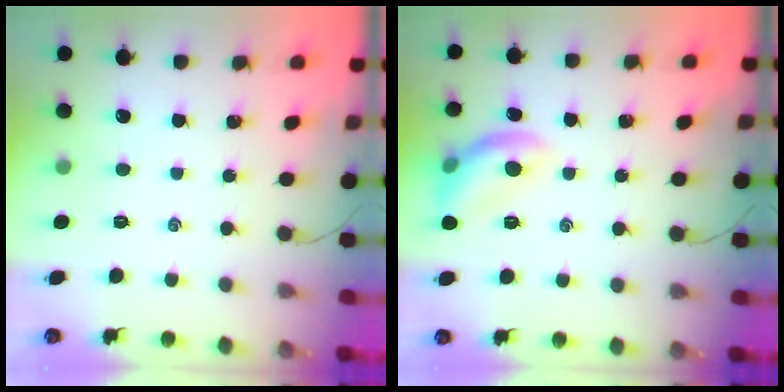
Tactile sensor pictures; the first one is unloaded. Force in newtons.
{"total": 10.5, "press": 10.4, "slide": 0.5}